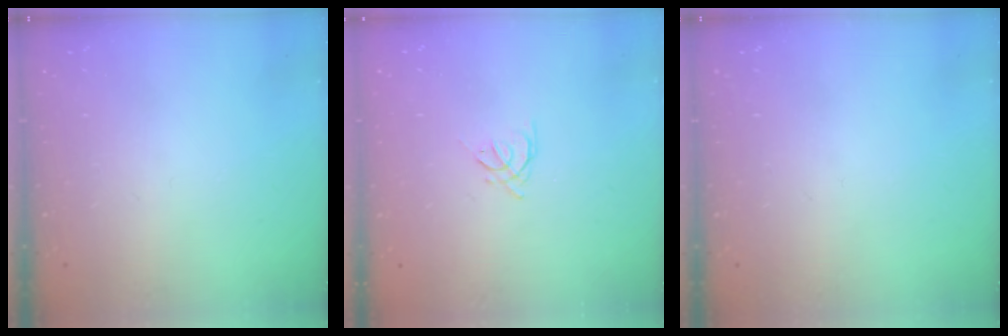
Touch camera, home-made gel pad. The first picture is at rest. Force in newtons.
{"total": 2.5, "press": 2.4, "slide": 0.5}
{"total": 0.0}